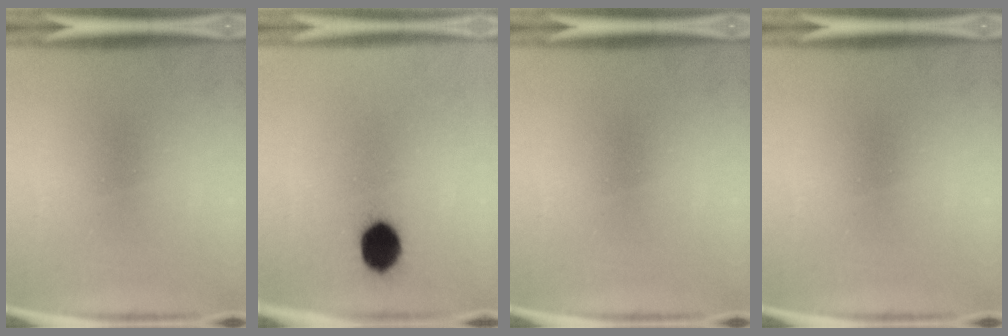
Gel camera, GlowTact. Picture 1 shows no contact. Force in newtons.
{"total": 8.1}
{"total": 0.0}
{"total": 0.0}